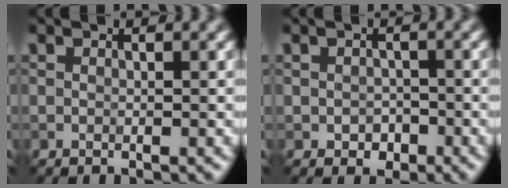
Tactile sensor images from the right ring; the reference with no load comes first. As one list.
[{"total": 1.4, "force": [-0.5, 1.2, 0.4], "torque": [0.002, -0.001, -0.013]}]